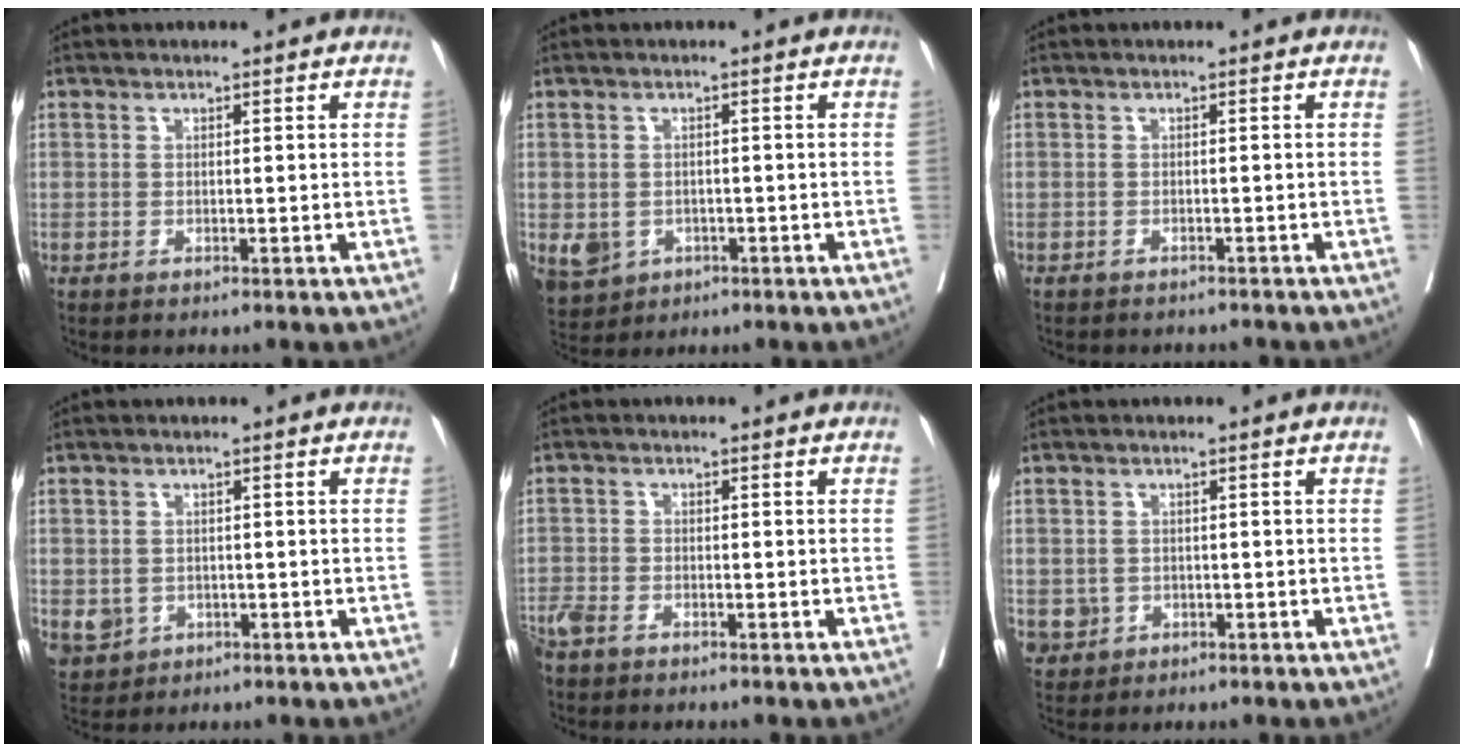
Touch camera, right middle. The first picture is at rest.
{"total": 4.8, "force": [-1.7, 4.2, 1.6], "torque": [-0.031, -0.002, -0.015]}
{"total": 4.6, "force": [-4.3, 1.4, 1.0], "torque": [-0.011, -0.004, -0.053]}
{"total": 4.2, "force": [-1.1, 3.9, 1.0], "torque": [-0.019, 0.000, -0.008]}
{"total": 3.5, "force": [-2.8, 1.4, 1.6], "torque": [-0.036, -0.004, -0.056]}
{"total": 2.9, "force": [-0.6, 2.8, 0.3], "torque": [0.000, 0.005, -0.004]}